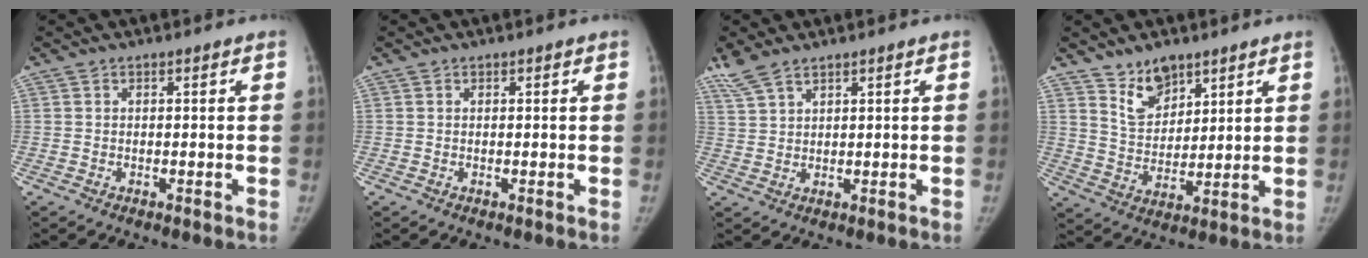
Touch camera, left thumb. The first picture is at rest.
{"total": 0.0}
{"total": 4.4, "force": [3.6, 1.4, 2.1], "torque": [-0.046, 0.002, 0.082]}
{"total": 8.0, "force": [5.7, 4.4, 3.4], "torque": [-0.029, -0.047, 0.111]}